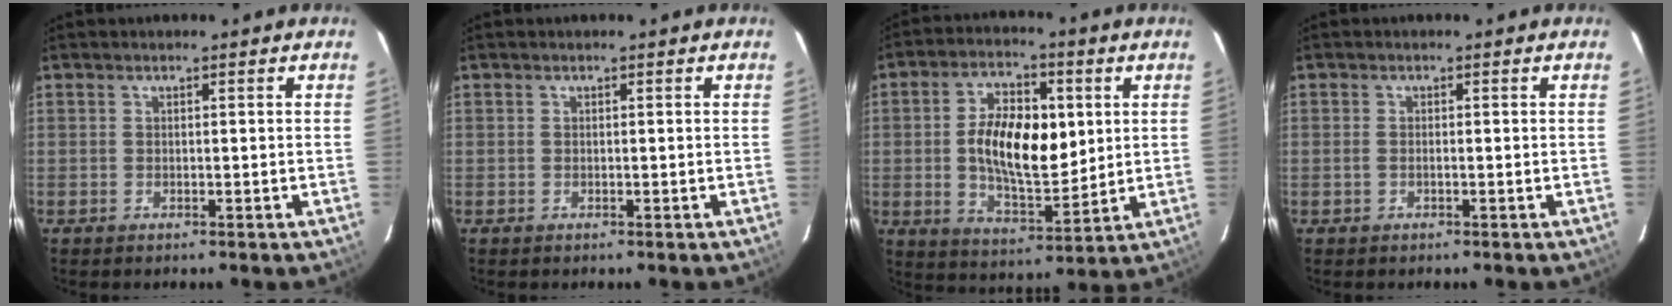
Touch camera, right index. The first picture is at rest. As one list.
[{"total": 0.0}, {"total": 14.3, "force": [1.6, 7.1, 12.3], "torque": [-0.221, 0.008, 0.035]}, {"total": 0.7, "force": [-0.3, 0.3, 0.6], "torque": [-0.012, 0.001, -0.005]}]